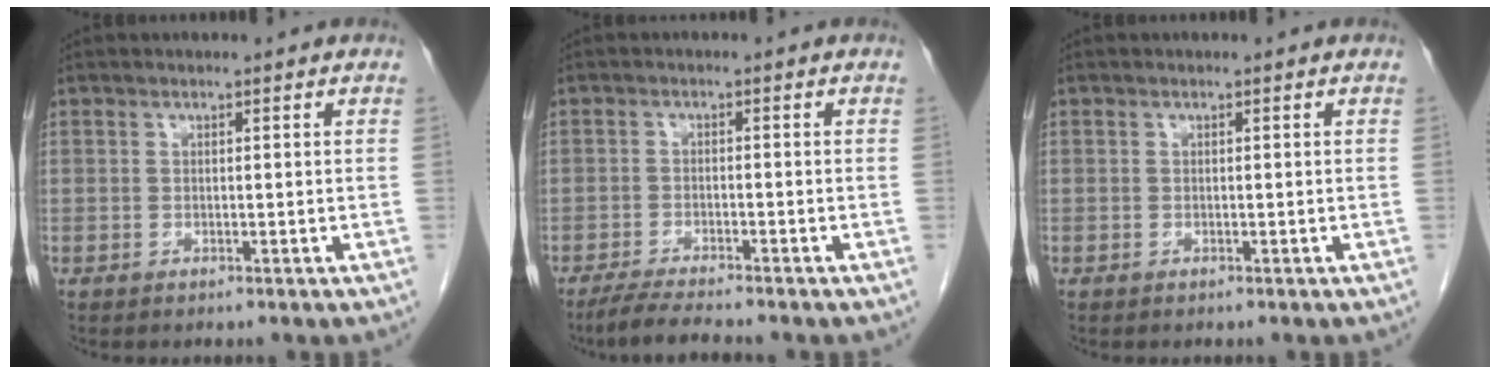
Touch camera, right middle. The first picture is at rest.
{"total": 4.9, "force": [-4.3, -0.1, 2.3], "torque": [-0.046, -0.019, -0.078]}
{"total": 0.0}